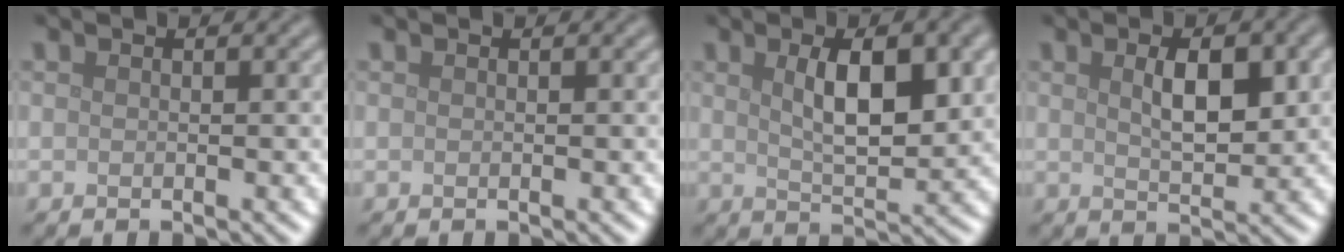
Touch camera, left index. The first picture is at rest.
{"total": 0.0}
{"total": 6.1, "force": [1.6, 2.2, 5.5], "torque": [-0.087, 0.001, 0.031]}
{"total": 4.1, "force": [1.1, 1.6, 3.6], "torque": [-0.066, 0.001, 0.022]}